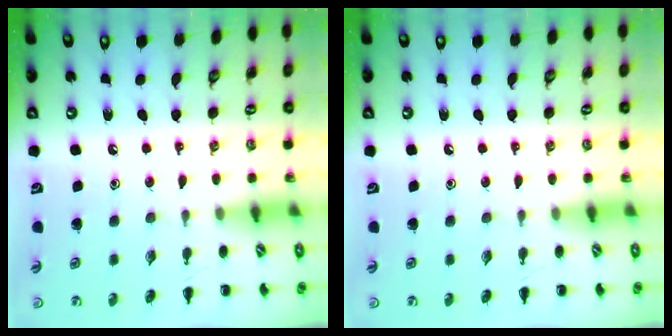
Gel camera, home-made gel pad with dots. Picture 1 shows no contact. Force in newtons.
{"total": 0.0}